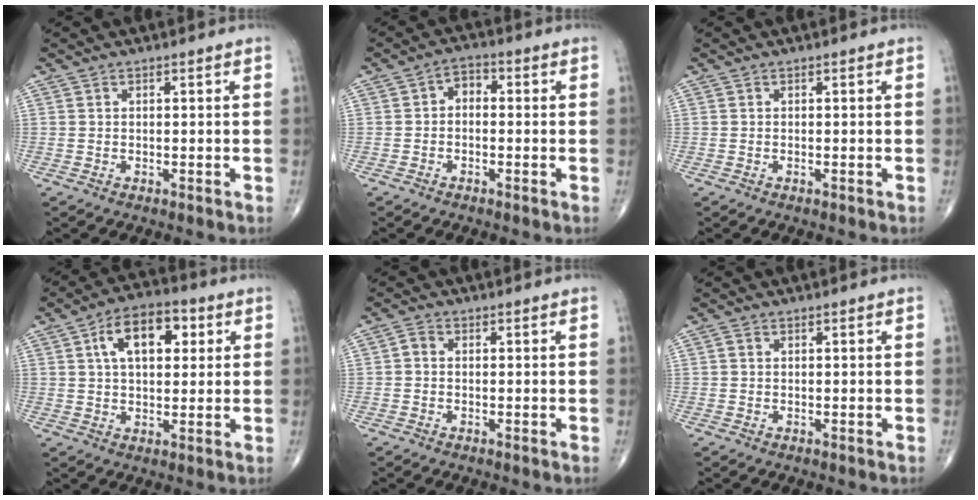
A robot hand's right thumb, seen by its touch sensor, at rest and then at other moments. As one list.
[{"total": 3.3, "force": [-0.4, 2.4, 2.3], "torque": [-0.020, 0.018, -0.021]}, {"total": 0.0}, {"total": 11.6, "force": [3.5, 6.6, 8.8], "torque": [-0.120, 0.011, 0.049]}, {"total": 1.6, "force": [-0.1, 1.3, 1.0], "torque": [-0.012, 0.003, -0.006]}, {"total": 0.7, "force": [0.2, 0.5, 0.4], "torque": [-0.007, 0.002, 0.003]}]